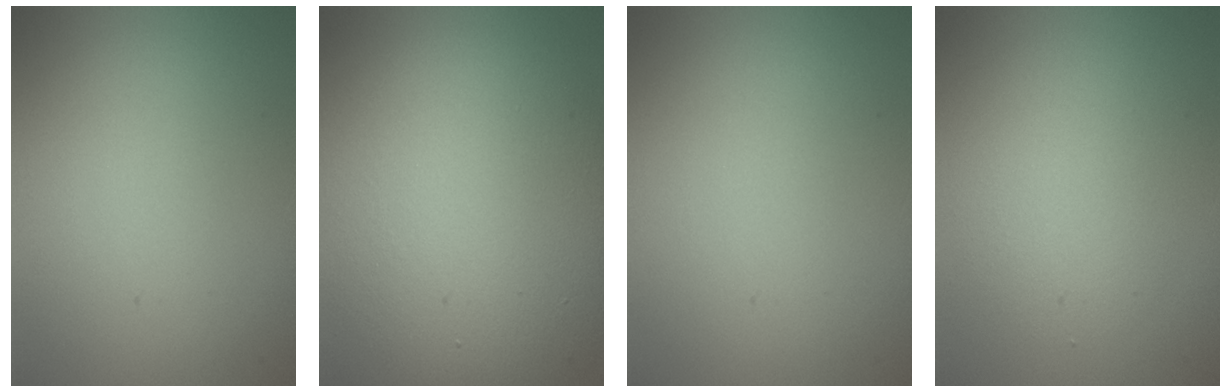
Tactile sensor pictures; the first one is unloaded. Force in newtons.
{"total": 15.1, "press": 15.1, "slide": 1.0}
{"total": 0.0}
{"total": 2.9, "press": 2.9, "slide": 0.3}